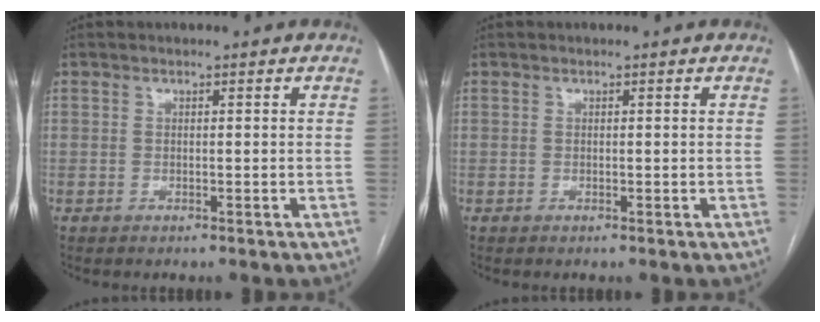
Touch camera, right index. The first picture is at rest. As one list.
[{"total": 0.0}]